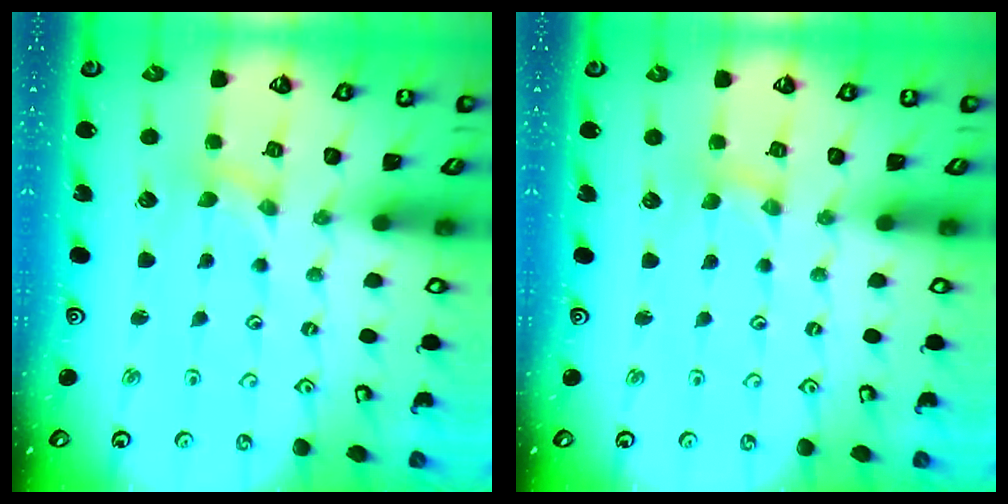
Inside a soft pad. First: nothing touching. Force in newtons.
{"total": 0.7, "press": 0.6, "slide": 0.2}